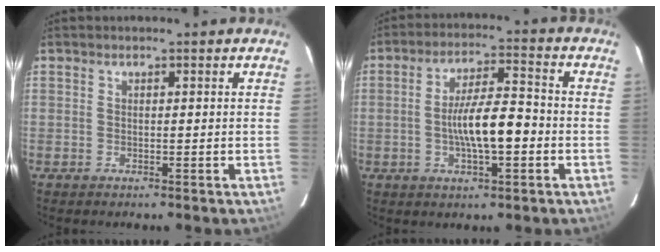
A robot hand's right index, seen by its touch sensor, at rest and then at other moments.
{"total": 9.6, "force": [-2.0, 2.4, 9.1], "torque": [-0.164, 0.004, -0.030]}